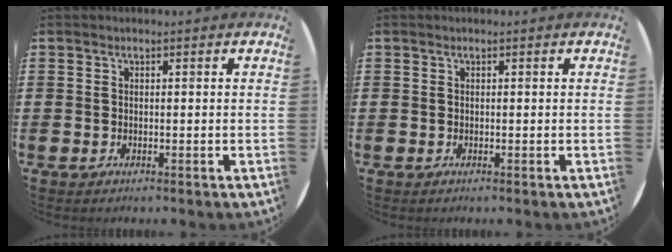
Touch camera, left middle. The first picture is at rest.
{"total": 0.0}